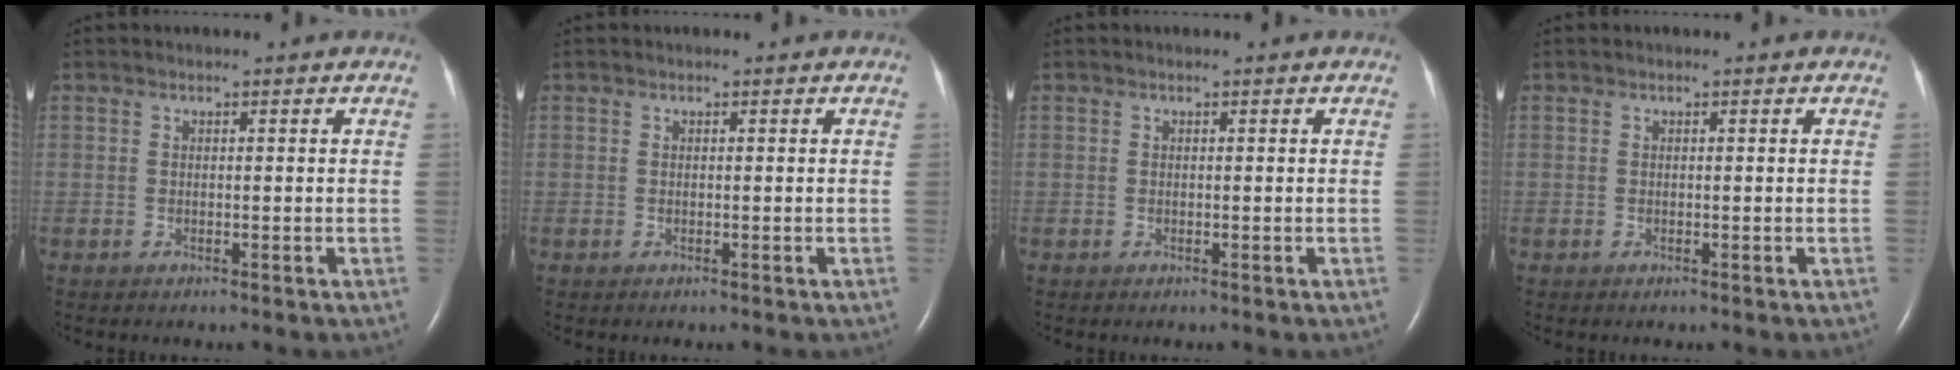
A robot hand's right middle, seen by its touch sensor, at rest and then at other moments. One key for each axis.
{"total": 0.0}
{"total": 0.0}
{"total": 0.0}